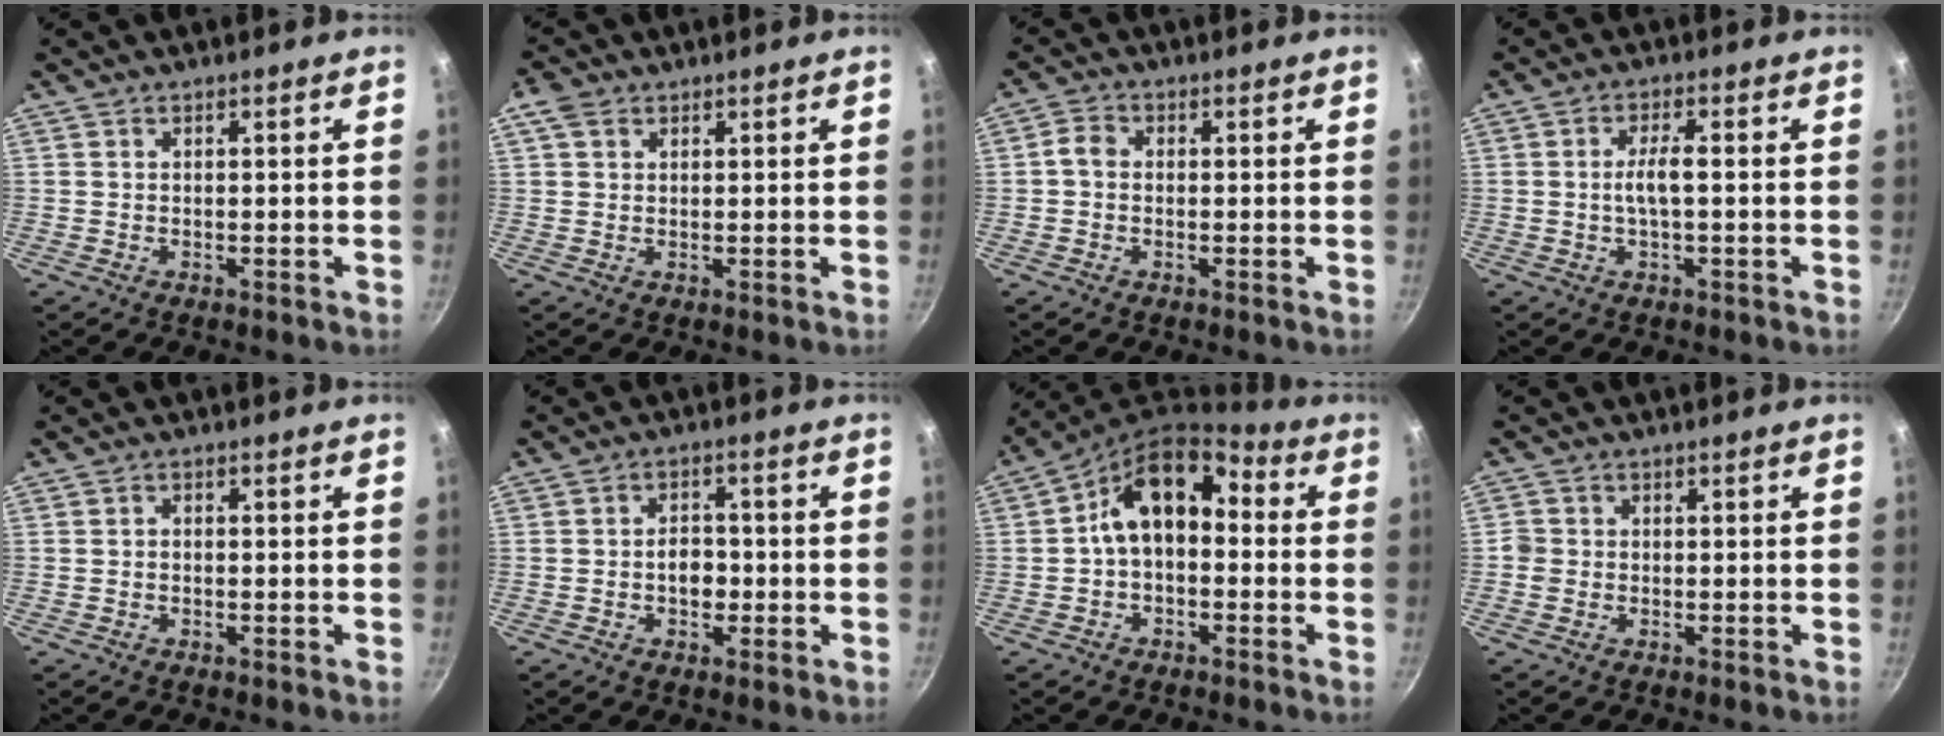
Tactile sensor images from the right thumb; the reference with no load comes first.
{"total": 3.2, "force": [1.4, 2.2, 1.7], "torque": [-0.030, 0.003, 0.024]}
{"total": 2.5, "force": [-0.3, 2.0, 1.5], "torque": [-0.033, 0.012, -0.013]}
{"total": 3.9, "force": [-0.3, 0.8, 3.8], "torque": [-0.077, 0.013, -0.007]}
{"total": 0.8, "force": [-0.4, 0.5, 0.5], "torque": [-0.012, 0.007, -0.005]}
{"total": 4.6, "force": [-1.0, 3.3, 3.1], "torque": [-0.022, 0.011, -0.017]}
{"total": 11.7, "force": [0.5, 7.8, 8.7], "torque": [-0.118, 0.045, -0.011]}
{"total": 2.0, "force": [-0.6, 1.8, 0.6], "torque": [-0.003, 0.009, -0.013]}